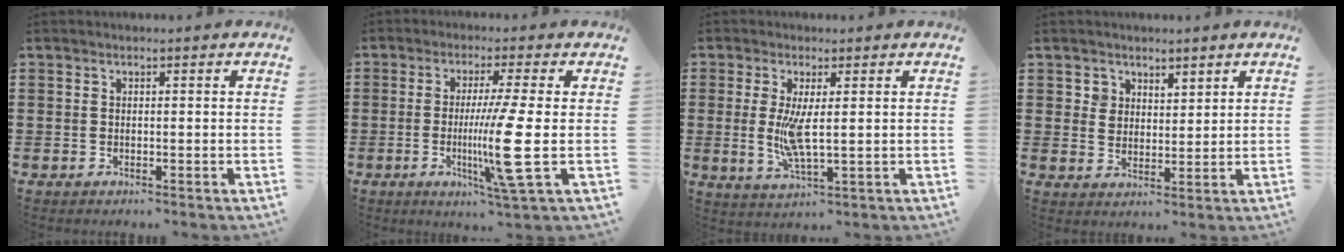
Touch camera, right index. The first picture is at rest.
{"total": 10.1, "force": [-1.4, -0.9, 9.9], "torque": [-0.193, -0.027, -0.033]}
{"total": 5.8, "force": [0.4, 1.4, 5.7], "torque": [-0.111, -0.012, 0.002]}
{"total": 3.3, "force": [2.5, 2.2, -0.1], "torque": [-0.010, 0.011, 0.049]}